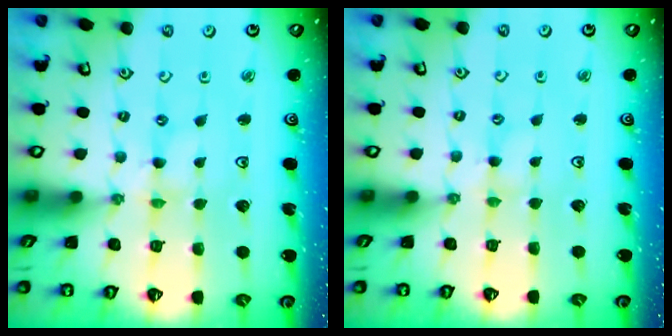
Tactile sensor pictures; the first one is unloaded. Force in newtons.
{"total": 2.0, "press": 2.0, "slide": 0.3}